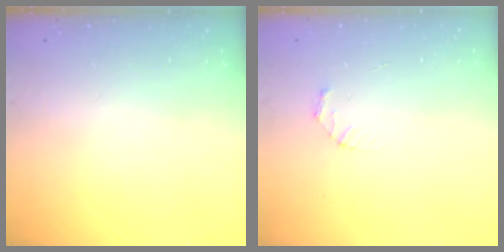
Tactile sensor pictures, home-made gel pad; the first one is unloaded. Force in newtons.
{"total": 1.9, "press": 1.9, "slide": 0.2}